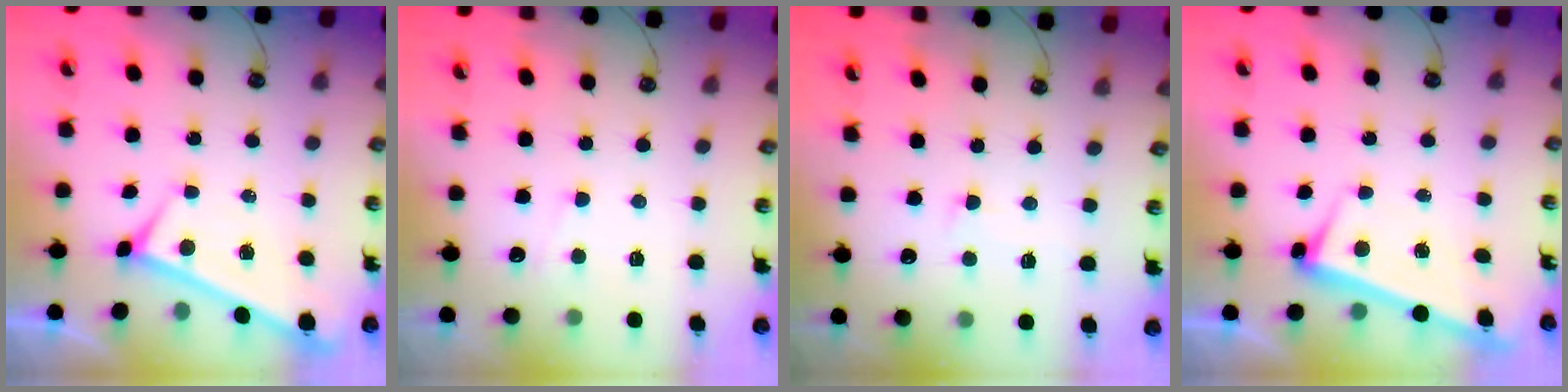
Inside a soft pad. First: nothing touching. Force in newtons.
{"total": 4.5, "press": 4.5, "slide": 0.5}
{"total": 0.8, "press": 0.4, "slide": 0.7}
{"total": 2.5, "press": 2.4, "slide": 0.7}